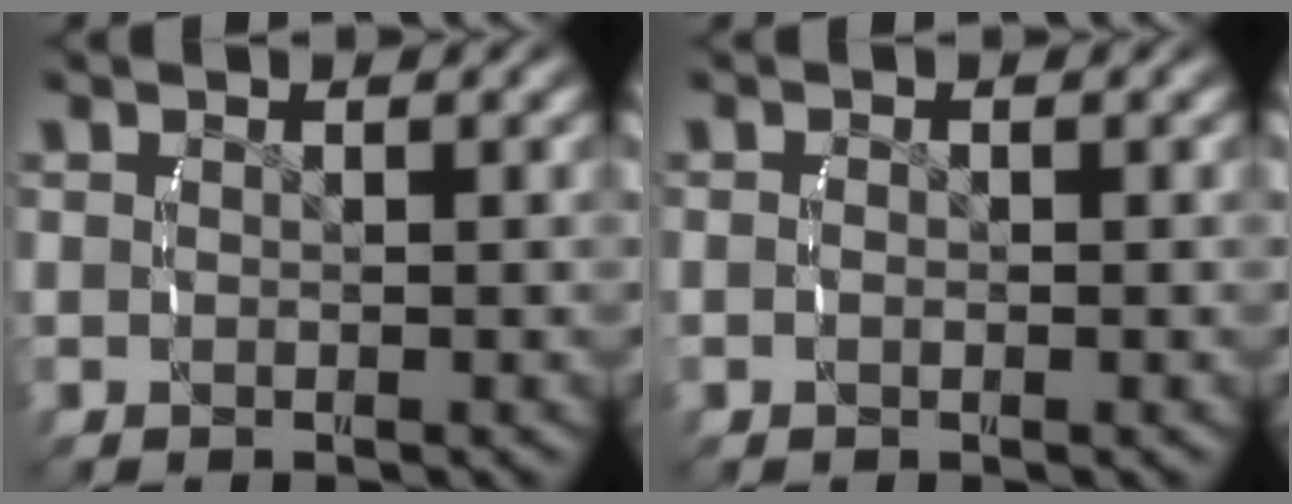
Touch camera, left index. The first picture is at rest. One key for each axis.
{"total": 0.9, "fx": -0.4, "fy": 0.6, "fz": 0.6, "tx": -0.022, "ty": -0.005, "tz": -0.007}